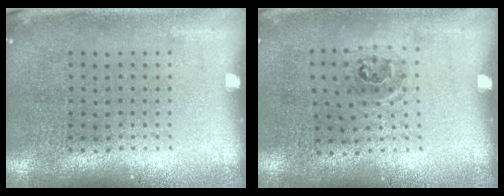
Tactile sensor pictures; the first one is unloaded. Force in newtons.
{"total": 1.0, "press": 0.7, "slide": 0.8}